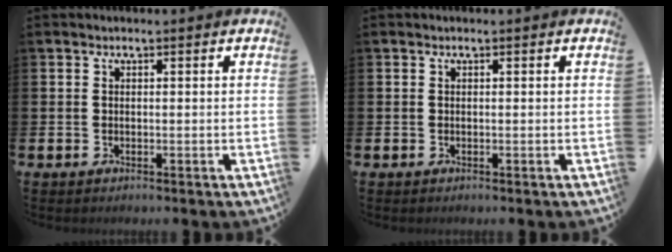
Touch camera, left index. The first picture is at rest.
{"total": 0.0}